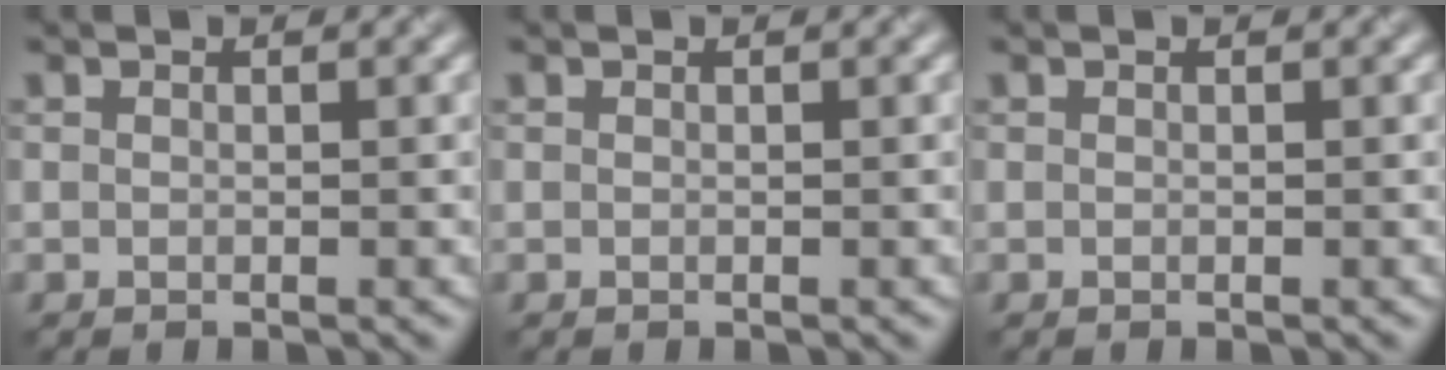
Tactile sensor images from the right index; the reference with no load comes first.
{"total": 0.0}
{"total": 0.0}